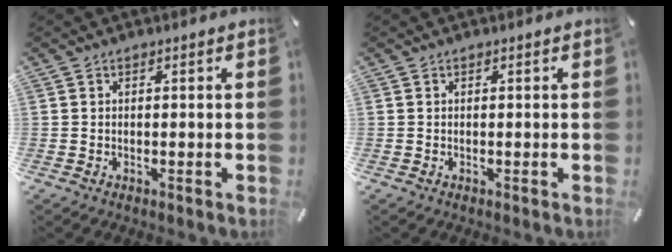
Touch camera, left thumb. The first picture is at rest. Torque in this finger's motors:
{"motor_torque": [0.04, 0.06, -0.02, 0.00, 0.00]}